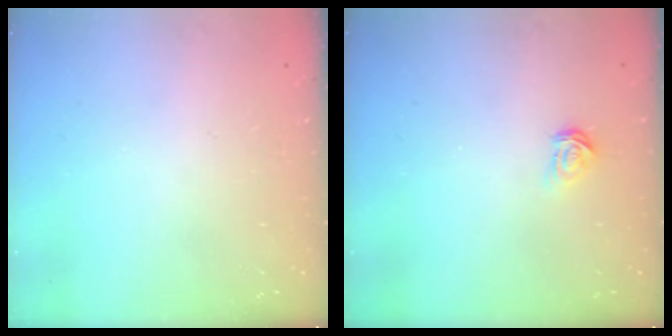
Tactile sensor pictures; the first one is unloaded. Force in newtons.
{"total": 2.4, "press": 2.4, "slide": 0.2}